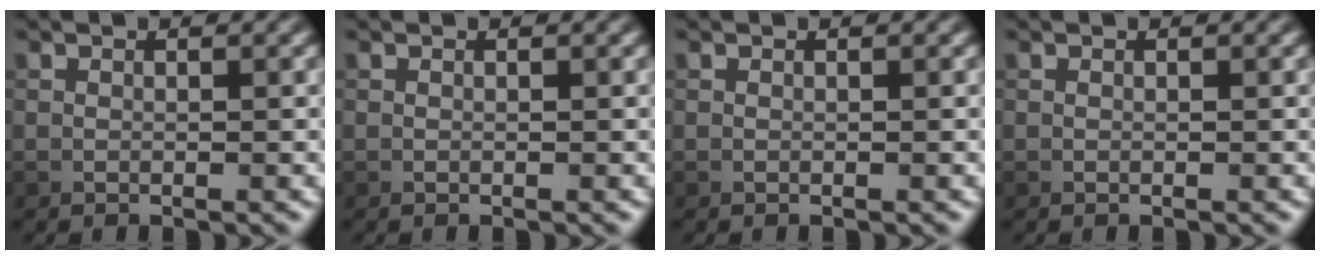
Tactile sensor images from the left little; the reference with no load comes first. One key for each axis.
{"total": 0.0}
{"total": 0.0}
{"total": 0.0}